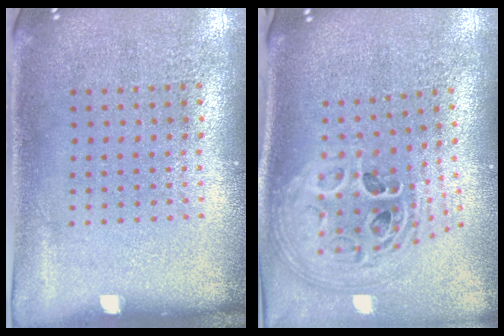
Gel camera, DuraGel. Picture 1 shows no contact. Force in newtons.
{"total": 2.8, "press": 2.0, "slide": 2.0}